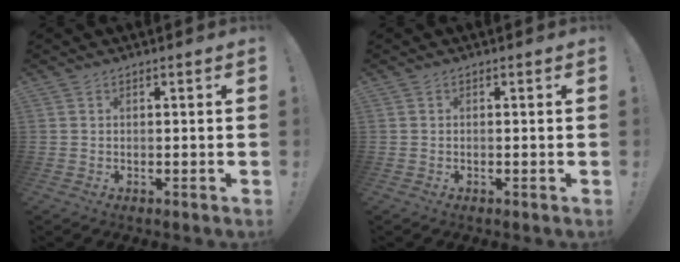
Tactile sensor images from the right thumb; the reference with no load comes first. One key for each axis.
{"total": 0.0}